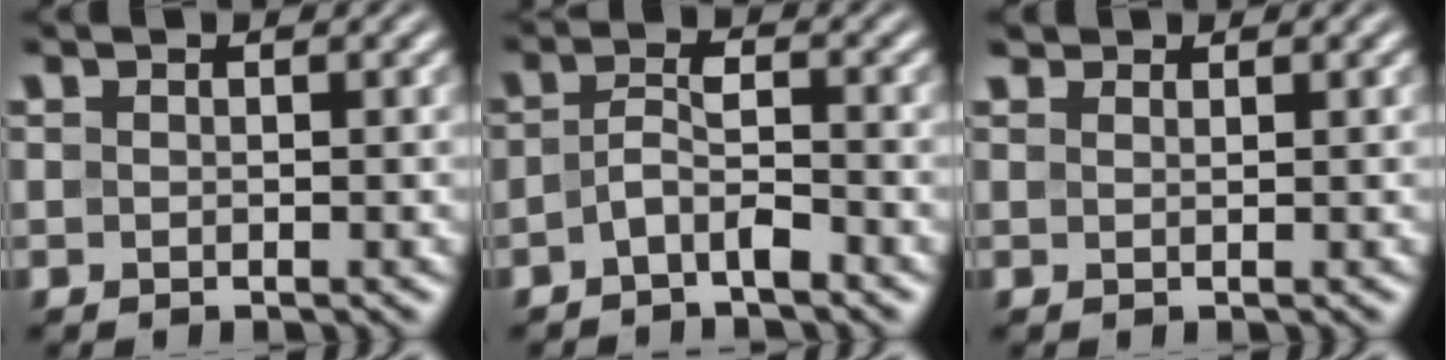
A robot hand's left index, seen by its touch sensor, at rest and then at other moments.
{"total": 2.3, "force": [-1.3, 0.8, 1.8], "torque": [-0.035, 0.009, -0.030]}
{"total": 1.4, "force": [1.3, 0.3, 0.3], "torque": [-0.008, -0.006, 0.015]}